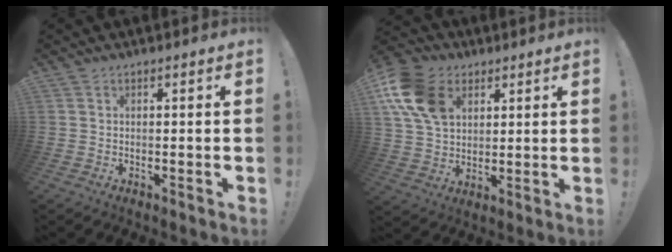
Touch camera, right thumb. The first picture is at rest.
{"total": 16.7, "force": [6.5, 12.2, 9.4], "torque": [-0.170, -0.018, 0.129]}